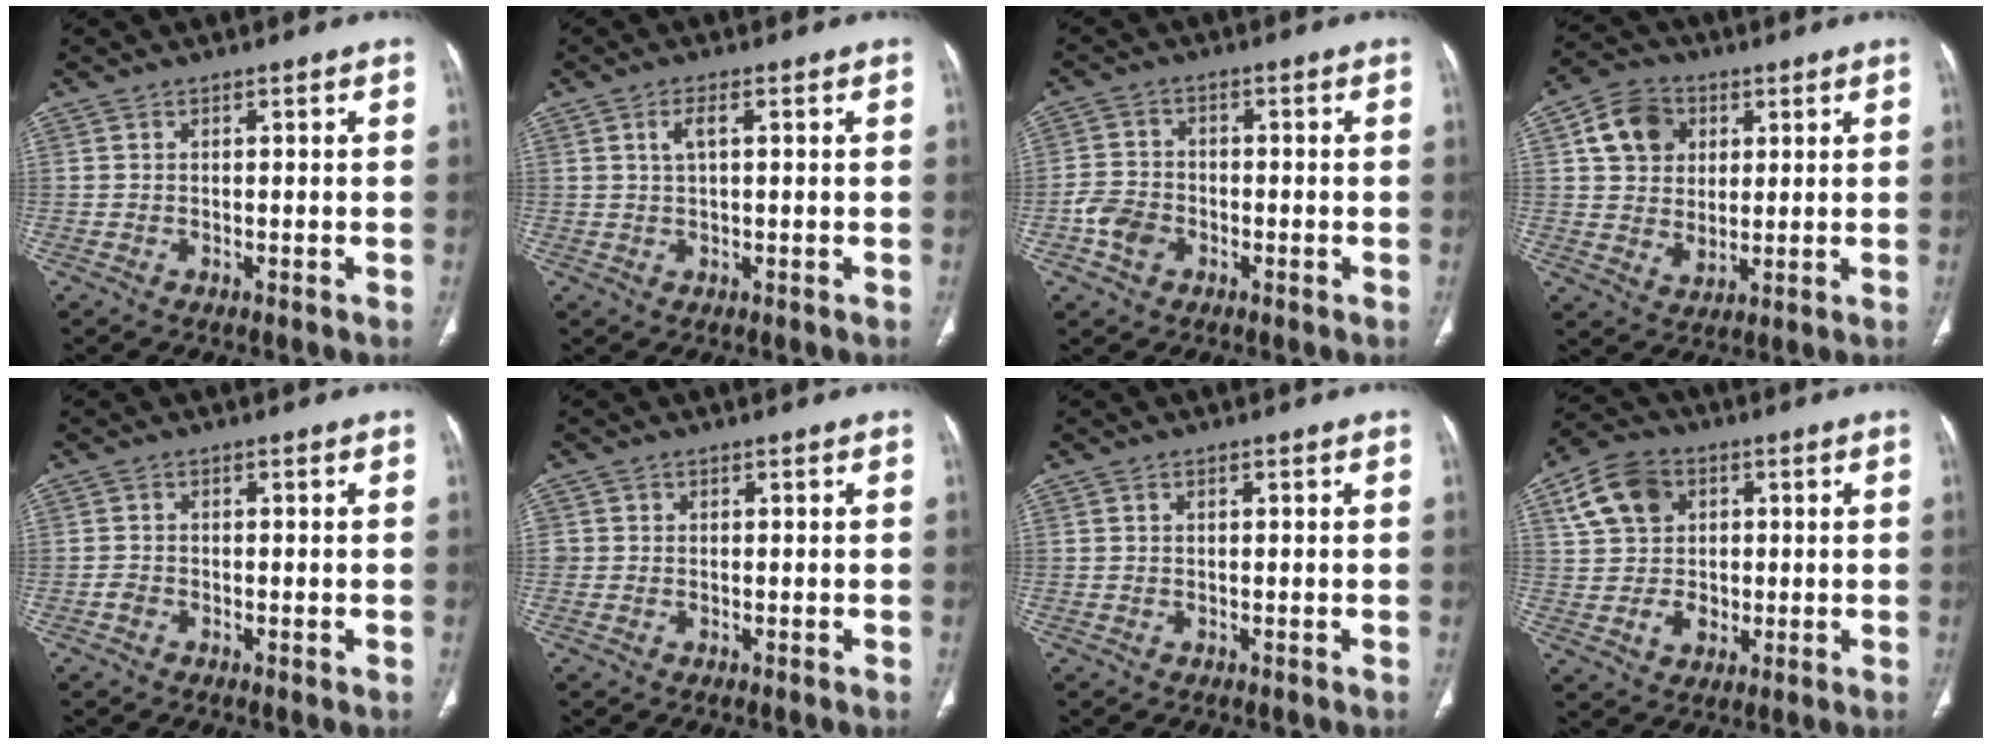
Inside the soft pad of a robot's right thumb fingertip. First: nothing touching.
{"total": 2.7, "force": [0.9, 1.0, 2.4], "torque": [-0.052, 0.007, 0.019]}
{"total": 5.4, "force": [-2.0, 4.2, 2.6], "torque": [-0.039, 0.016, -0.039]}
{"total": 10.6, "force": [3.4, 8.6, 5.1], "torque": [-0.060, -0.009, 0.060]}
{"total": 1.1, "force": [-0.4, 0.7, 0.7], "torque": [-0.011, 0.000, -0.010]}
{"total": 1.2, "force": [0.1, 1.2, 0.1], "torque": [0.008, 0.004, -0.001]}
{"total": 0.5, "force": [0.2, 0.4, 0.3], "torque": [-0.005, 0.000, 0.003]}
{"total": 12.2, "force": [3.2, 10.1, 6.0], "torque": [-0.086, 0.002, 0.059]}